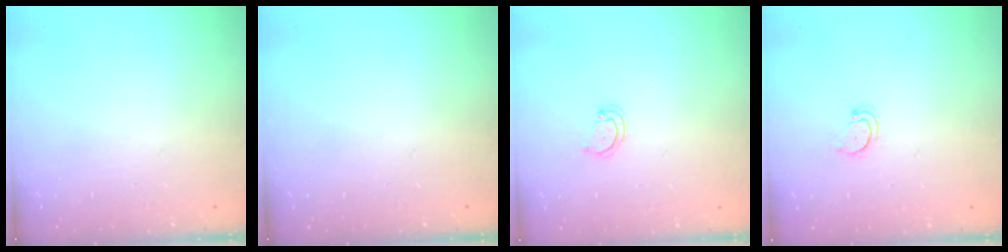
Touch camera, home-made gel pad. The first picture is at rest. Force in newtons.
{"total": 0.0}
{"total": 3.2, "press": 3.2, "slide": 0.2}
{"total": 3.0, "press": 3.0, "slide": 0.2}